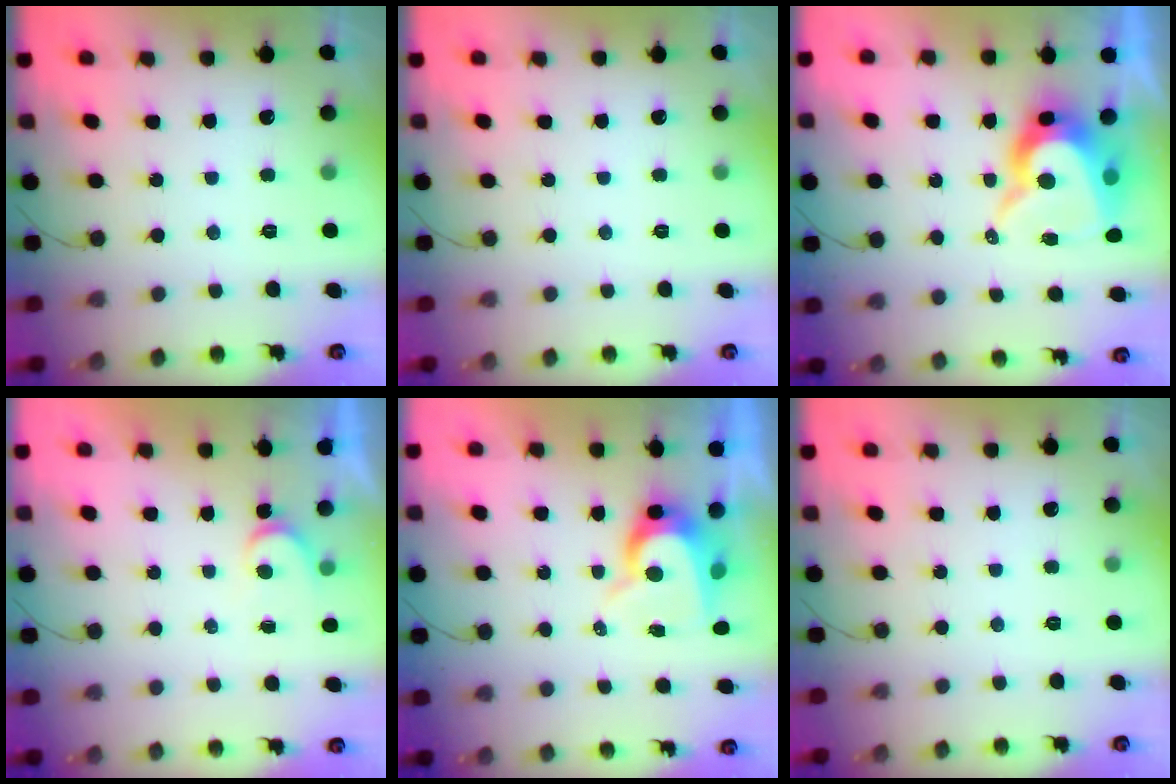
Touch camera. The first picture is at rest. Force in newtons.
{"total": 0.0}
{"total": 12.5, "press": 12.5, "slide": 1.0}
{"total": 3.8, "press": 3.8, "slide": 0.3}
{"total": 8.6, "press": 8.6, "slide": 0.8}
{"total": 0.0}